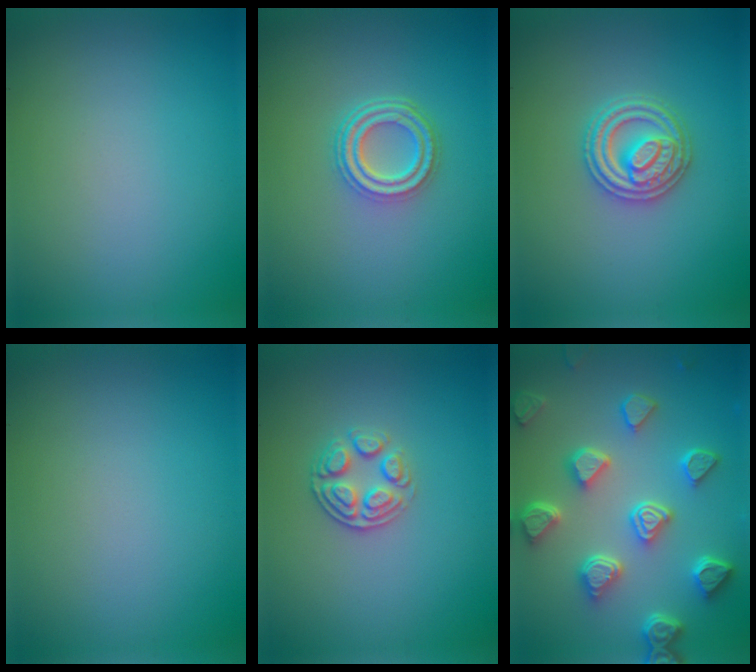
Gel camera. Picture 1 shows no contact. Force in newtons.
{"total": 4.1, "press": 3.1, "slide": 2.6}
{"total": 3.7, "press": 3.6, "slide": 0.6}
{"total": 0.0}
{"total": 2.6, "press": 2.5, "slide": 0.9}
{"total": 6.7, "press": 5.3, "slide": 4.0}